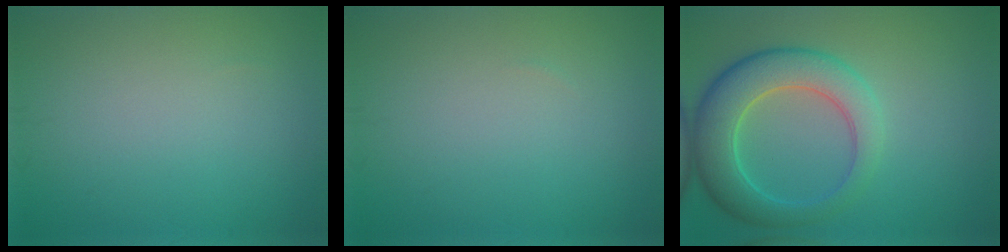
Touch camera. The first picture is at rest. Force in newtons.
{"total": 0.0}
{"total": 6.8, "press": 6.8, "slide": 0.5}